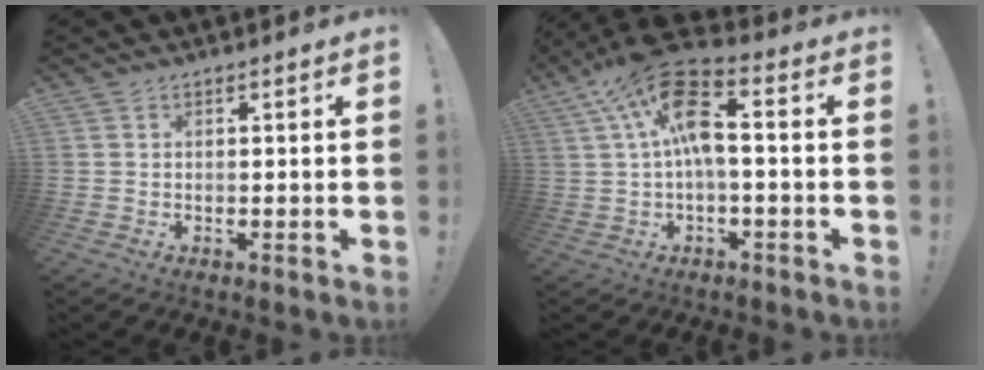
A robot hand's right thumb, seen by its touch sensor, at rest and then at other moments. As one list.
[{"total": 15.3, "force": [3.0, 5.9, 13.8], "torque": [-0.257, -0.002, 0.049]}]